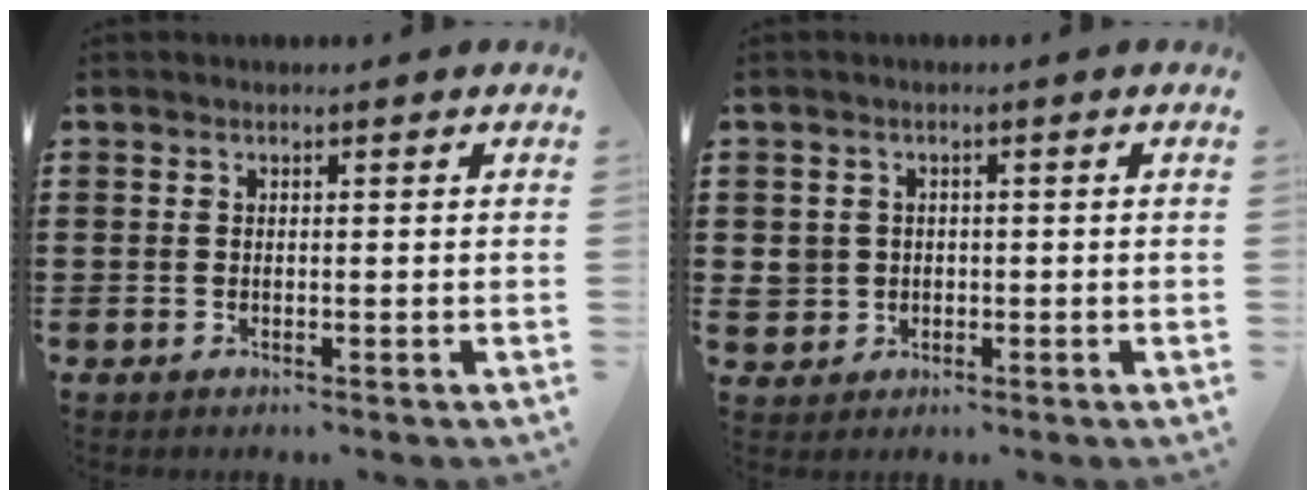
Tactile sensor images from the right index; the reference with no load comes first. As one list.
[{"total": 2.8, "force": [-0.2, 2.7, 0.4], "torque": [-0.028, 0.006, -0.009]}]